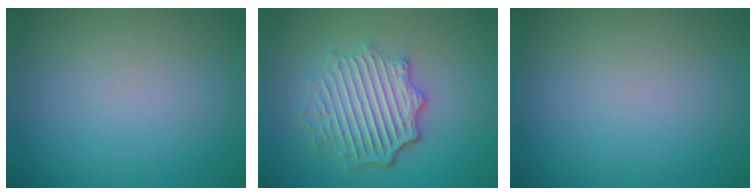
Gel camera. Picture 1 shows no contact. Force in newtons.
{"total": 6.1, "press": 4.5, "slide": 4.1}
{"total": 0.0}